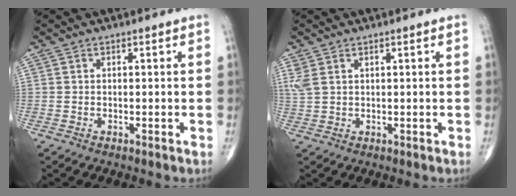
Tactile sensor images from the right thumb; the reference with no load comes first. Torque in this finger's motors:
{"motor_torque": [0.01, 0.06, 0.32, 0.24, 0.02]}